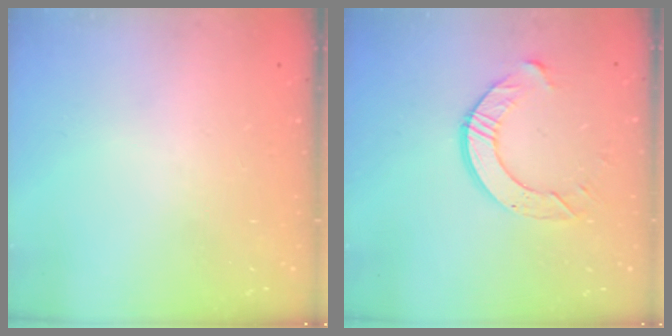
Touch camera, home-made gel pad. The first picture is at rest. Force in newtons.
{"total": 9.1, "press": 9.0, "slide": 0.7}